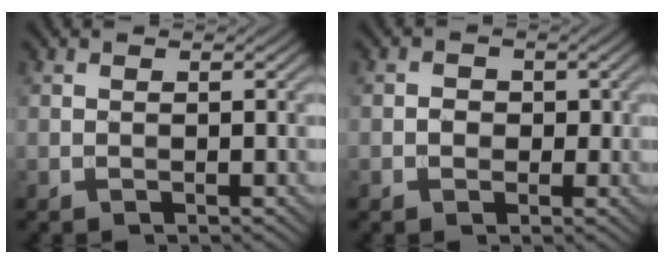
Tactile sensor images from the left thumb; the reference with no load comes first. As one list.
[{"total": 1.8, "force": [-0.2, 1.6, 0.7], "torque": [-0.004, -0.004, -0.007]}]